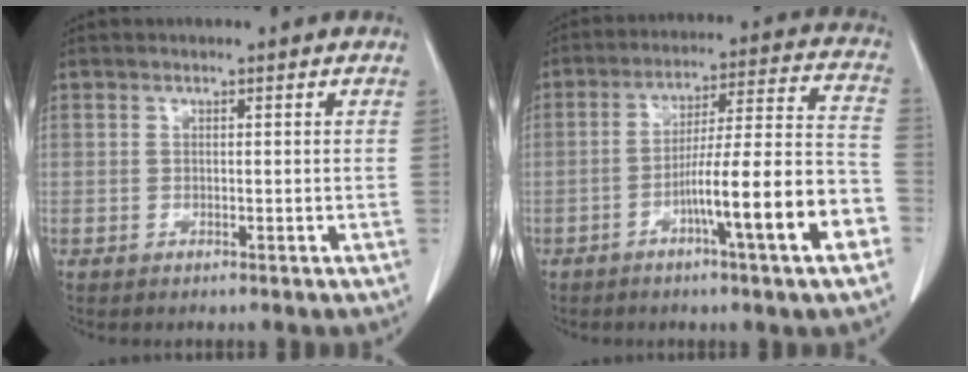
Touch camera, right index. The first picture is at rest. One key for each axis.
{"total": 15.5, "fx": -6.2, "fy": 0.1, "fz": 14.2, "tx": -0.220, "ty": 0.014, "tz": -0.093}